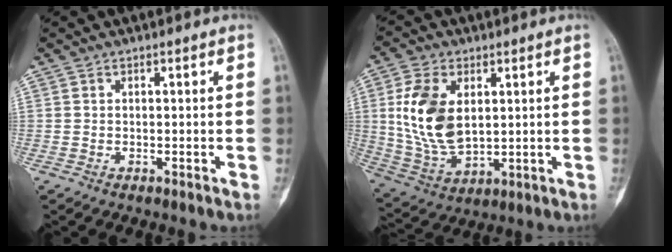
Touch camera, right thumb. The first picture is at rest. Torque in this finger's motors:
{"motor_torque": [-0.30, 1.31, 0.83, 0.61, 0.15]}